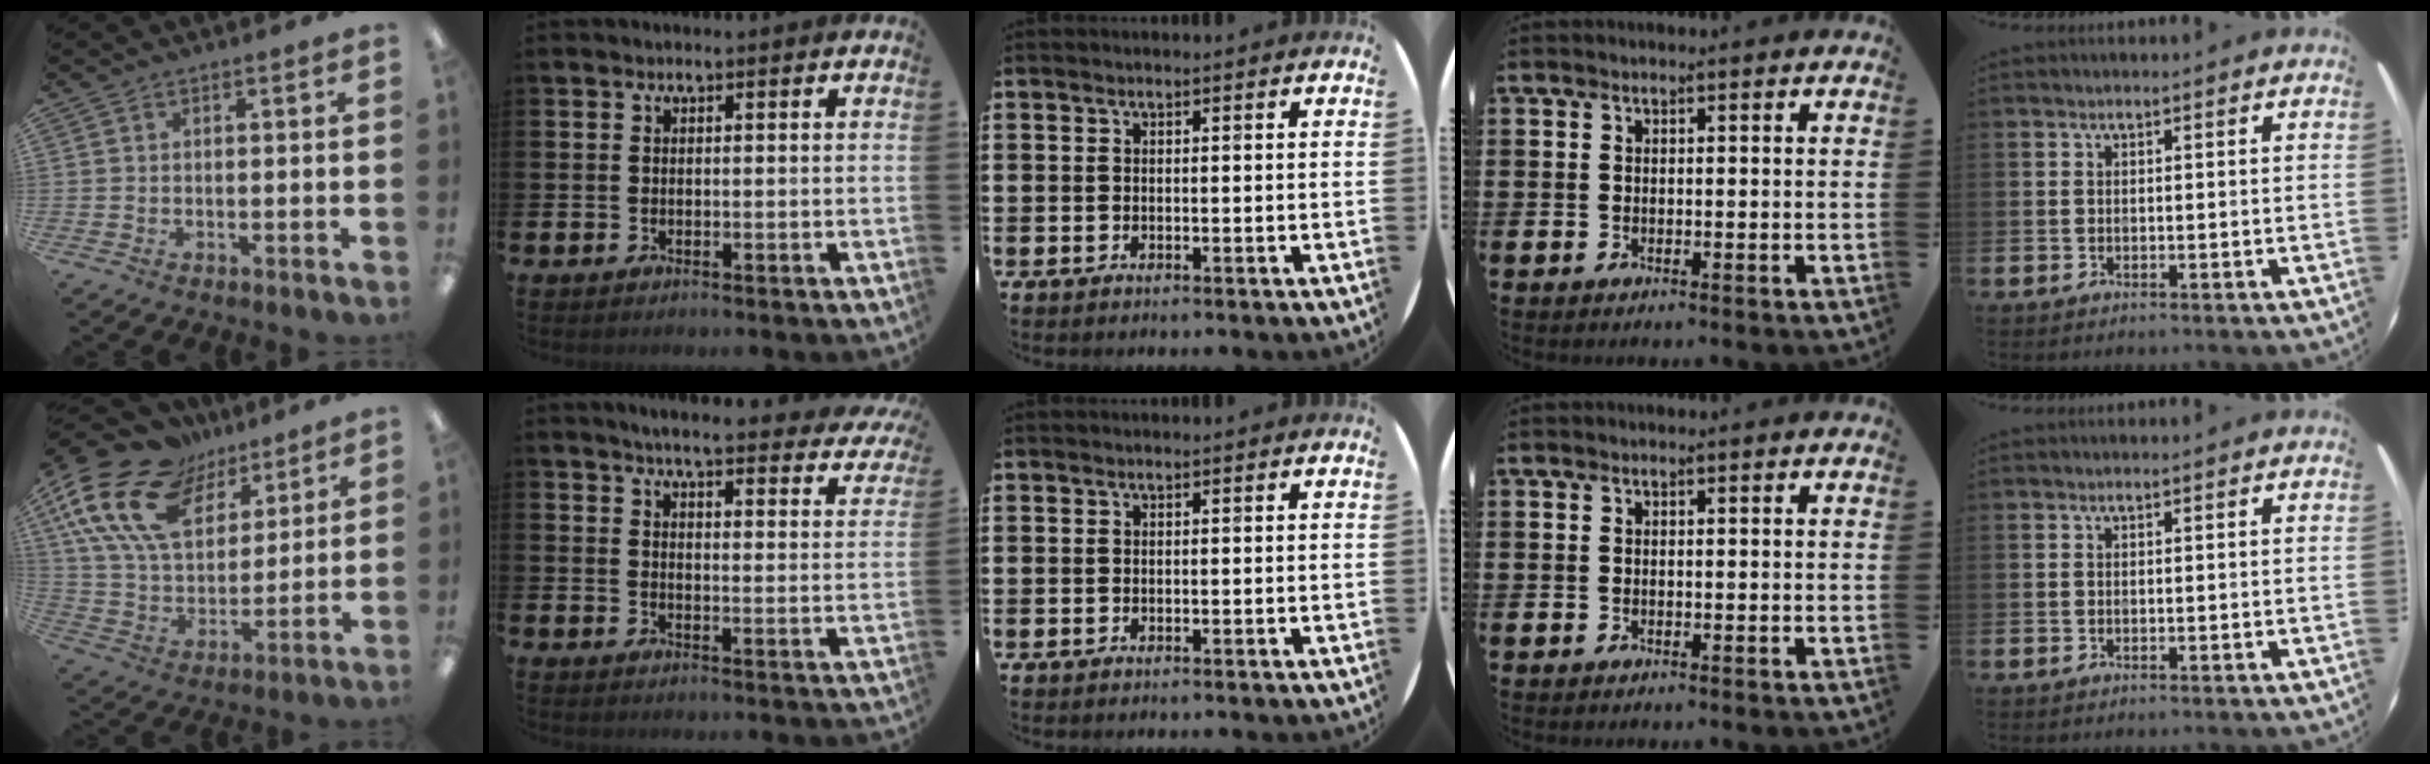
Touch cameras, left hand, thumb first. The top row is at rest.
{"thumb": {"total": 20.6, "force": [11.6, 12.0, 12.0], "torque": [-0.260, -0.048, 0.212]}, "index": {"total": 4.8, "force": [4.4, 0.4, 1.8], "torque": [-0.037, -0.037, 0.068]}}